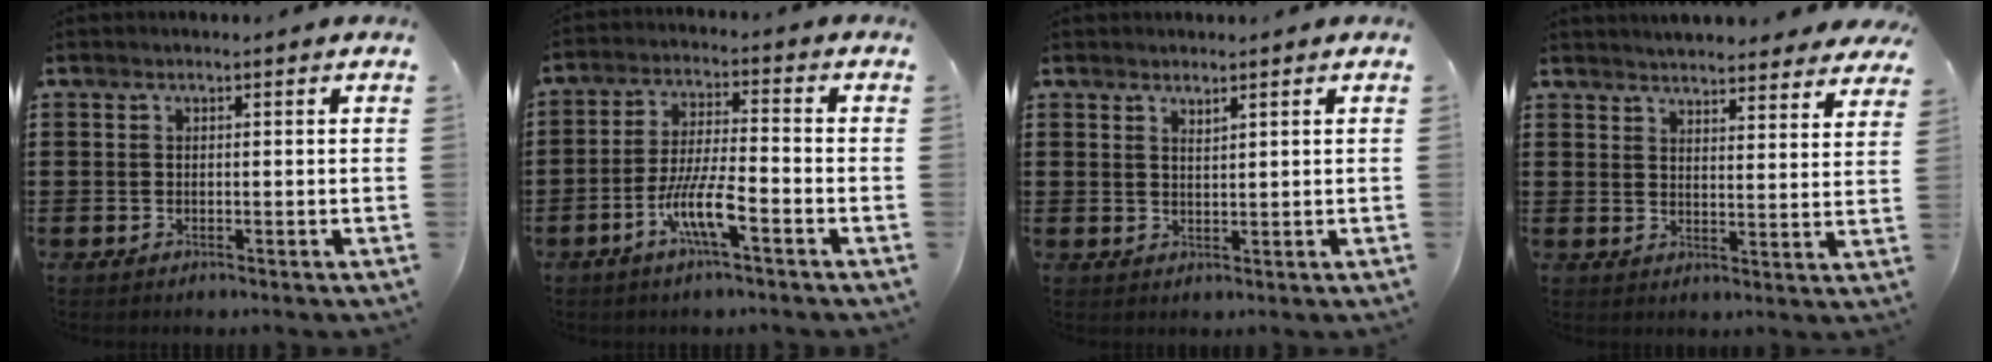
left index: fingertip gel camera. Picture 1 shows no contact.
{"total": 7.8, "force": [-4.0, 1.2, 6.6], "torque": [-0.140, -0.007, -0.079]}
{"total": 1.4, "force": [1.3, 0.1, 0.6], "torque": [-0.013, 0.000, 0.024]}
{"total": 4.3, "force": [4.3, 0.1, 0.2], "torque": [-0.014, -0.022, 0.076]}